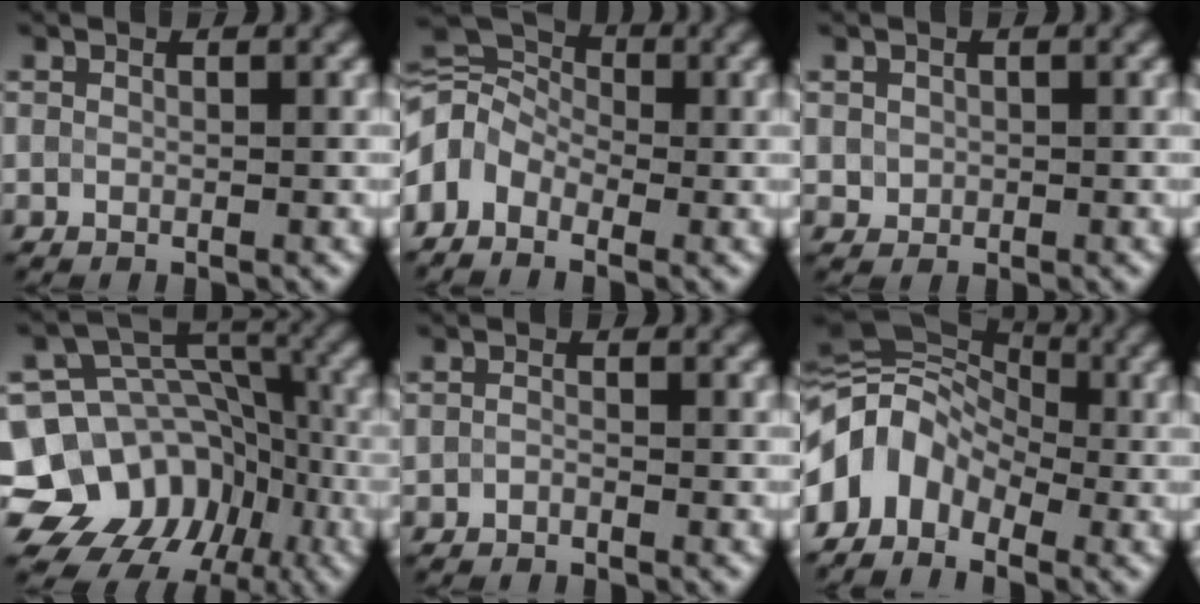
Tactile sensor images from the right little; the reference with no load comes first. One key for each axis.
{"total": 7.7, "fx": -2.1, "fy": 5.4, "fz": 5.0, "tx": -0.103, "ty": 0.011, "tz": -0.054}
{"total": 1.0, "fx": 0.1, "fy": 0.9, "fz": 0.3, "tx": -0.002, "ty": -0.003, "tz": 0.005}
{"total": 15.0, "fx": -7.5, "fy": 11.9, "fz": 5.3, "tx": -0.099, "ty": -0.002, "tz": -0.125}
{"total": 0.6, "fx": -0.5, "fy": 0.2, "fz": 0.3, "tx": -0.006, "ty": 0.000, "tz": -0.011}
{"total": 8.3, "fx": -2.5, "fy": 6.1, "fz": 5.1, "tx": -0.091, "ty": 0.016, "tz": -0.071}